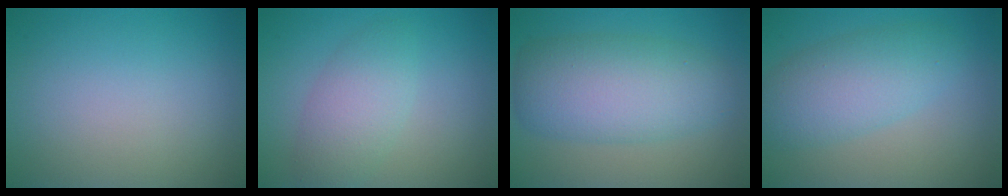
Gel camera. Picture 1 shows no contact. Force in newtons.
{"total": 3.7, "press": 3.7, "slide": 0.2}
{"total": 7.3, "press": 7.3, "slide": 0.2}
{"total": 4.9, "press": 4.9, "slide": 0.1}